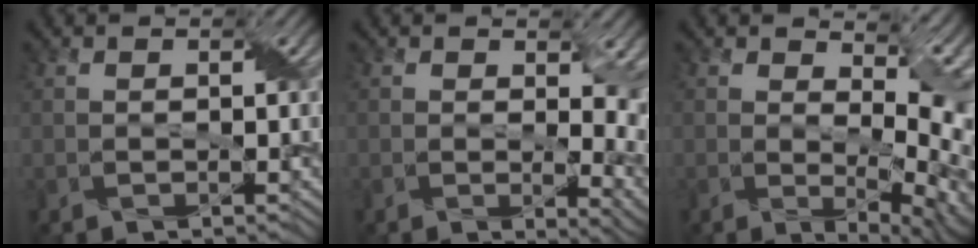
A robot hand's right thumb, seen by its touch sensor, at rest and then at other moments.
{"total": 8.1, "force": [0.7, 4.6, 6.6], "torque": [-0.082, -0.022, 0.029]}
{"total": 11.3, "force": [2.8, 5.4, 9.5], "torque": [-0.139, -0.016, 0.068]}